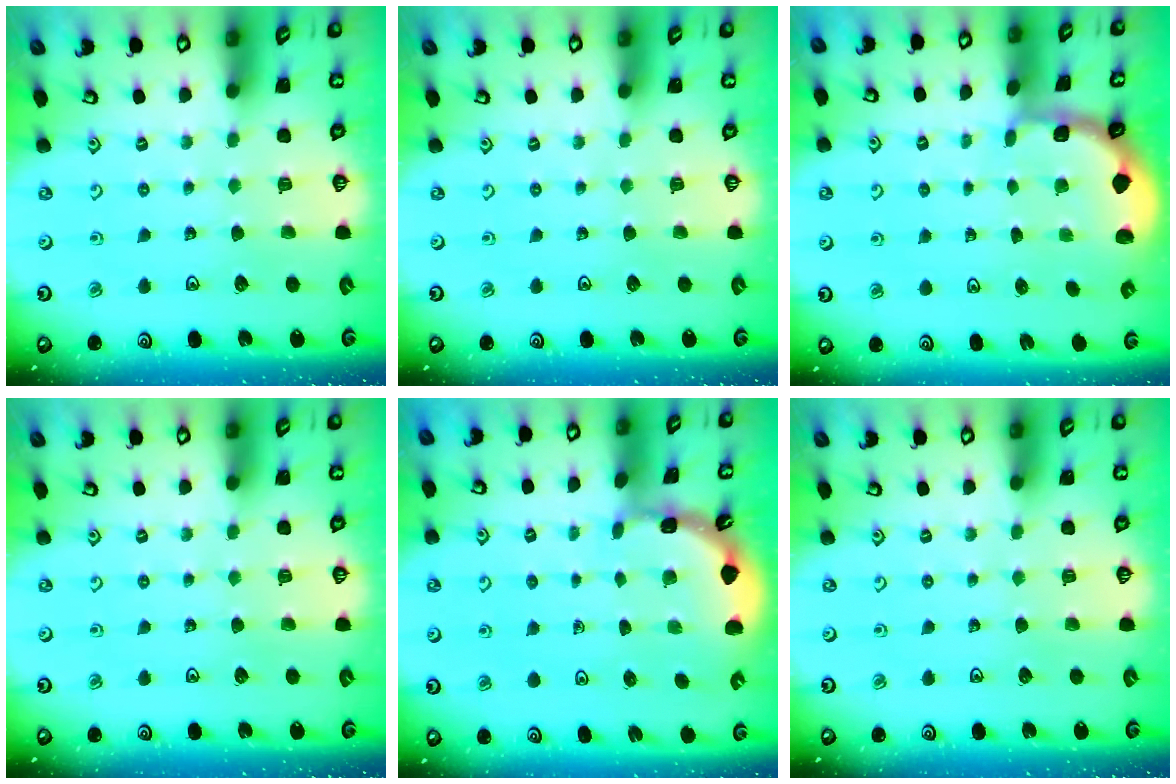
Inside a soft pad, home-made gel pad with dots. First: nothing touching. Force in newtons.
{"total": 0.0}
{"total": 1.7, "press": 1.7, "slide": 0.4}
{"total": 0.0}
{"total": 1.8, "press": 1.8, "slide": 0.1}
{"total": 0.0}